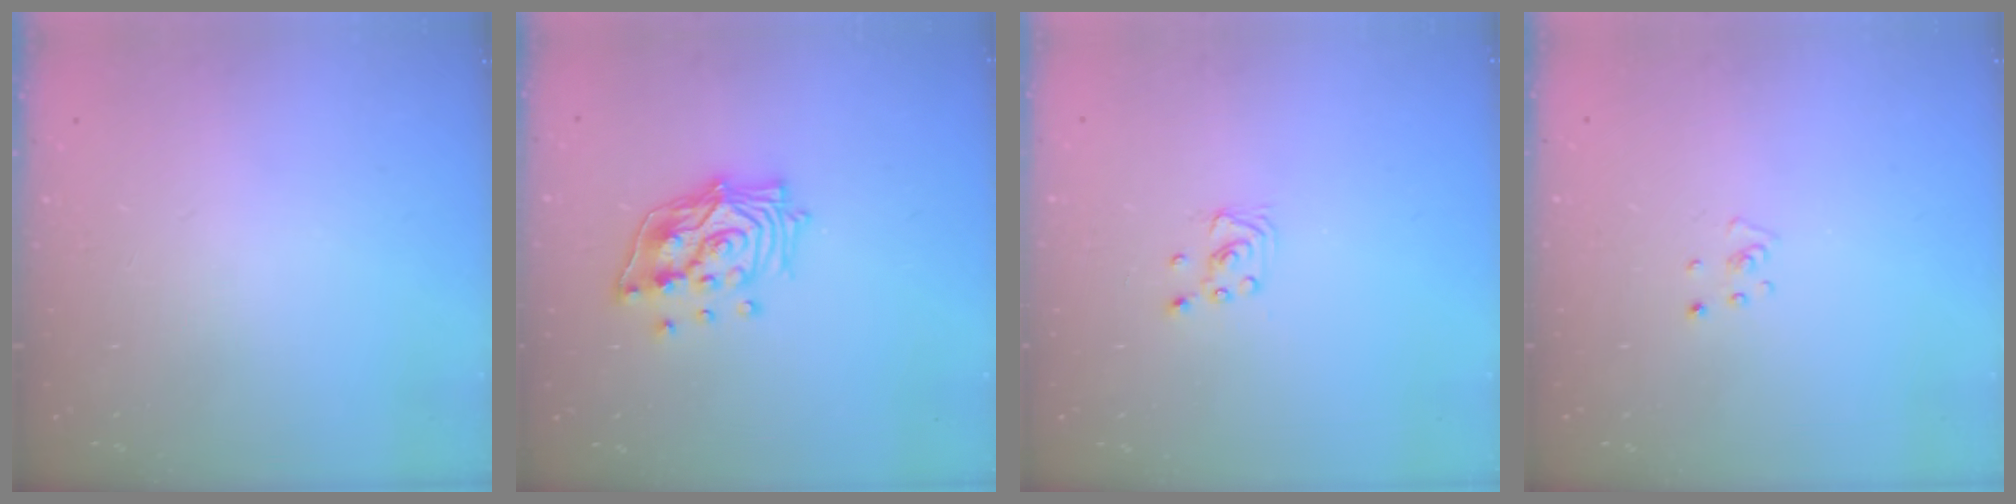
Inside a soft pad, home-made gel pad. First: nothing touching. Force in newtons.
{"total": 15.1, "press": 15.0, "slide": 2.0}
{"total": 2.1, "press": 2.1, "slide": 0.2}
{"total": 2.2, "press": 2.2, "slide": 0.2}